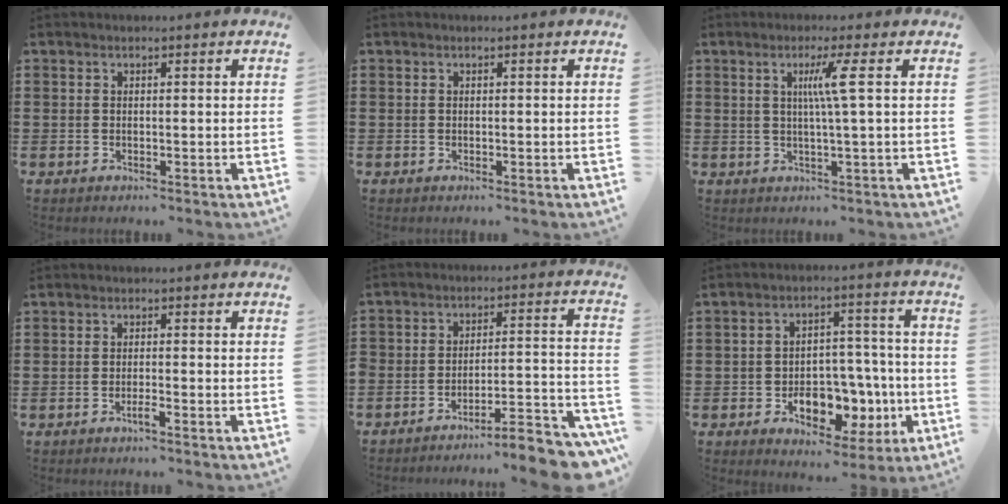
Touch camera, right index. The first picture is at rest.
{"total": 0.0}
{"total": 4.7, "force": [0.9, -1.0, 4.5], "torque": [-0.087, -0.005, 0.008]}
{"total": 1.5, "force": [-1.0, 0.1, 1.1], "torque": [-0.020, -0.004, -0.018]}
{"total": 7.5, "force": [-7.0, 0.7, 2.6], "torque": [-0.029, 0.004, -0.137]}
{"total": 9.1, "force": [-3.0, 6.1, 6.1], "torque": [-0.087, 0.014, -0.052]}